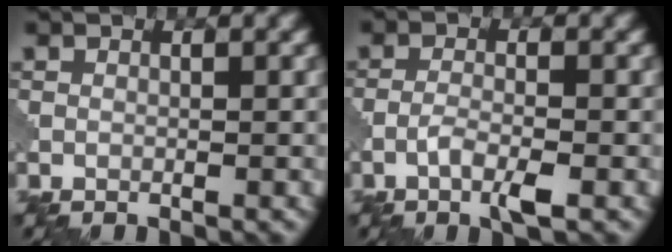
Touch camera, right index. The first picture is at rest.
{"total": 2.7, "force": [-1.3, 0.6, 2.2], "torque": [-0.046, 0.002, -0.030]}